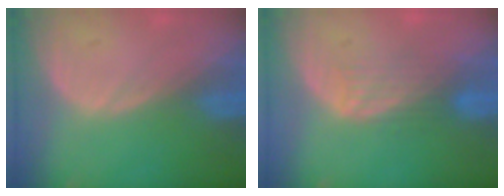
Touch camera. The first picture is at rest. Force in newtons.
{"total": 4.3, "press": 3.6, "slide": 2.3}